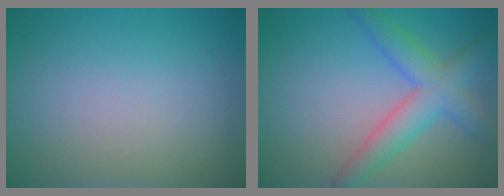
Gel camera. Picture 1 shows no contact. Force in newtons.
{"total": 4.9, "press": 4.9, "slide": 0.3}